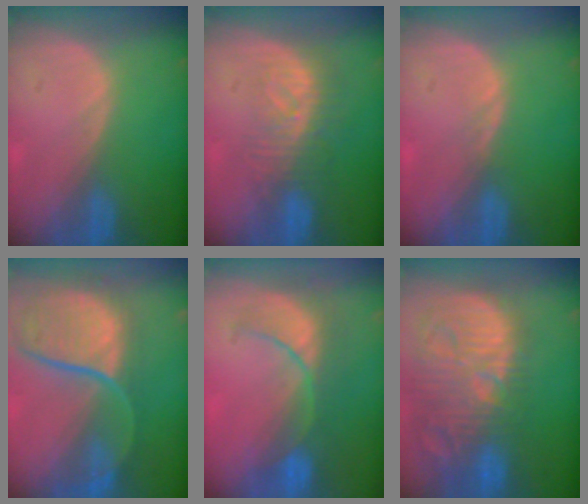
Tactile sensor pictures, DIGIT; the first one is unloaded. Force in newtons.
{"total": 8.2, "press": 7.3, "slide": 3.8}
{"total": 0.7, "press": 0.7, "slide": 0.2}
{"total": 12.1, "press": 9.9, "slide": 6.9}
{"total": 7.9, "press": 7.8, "slide": 1.6}
{"total": 15.2, "press": 13.2, "slide": 7.4}